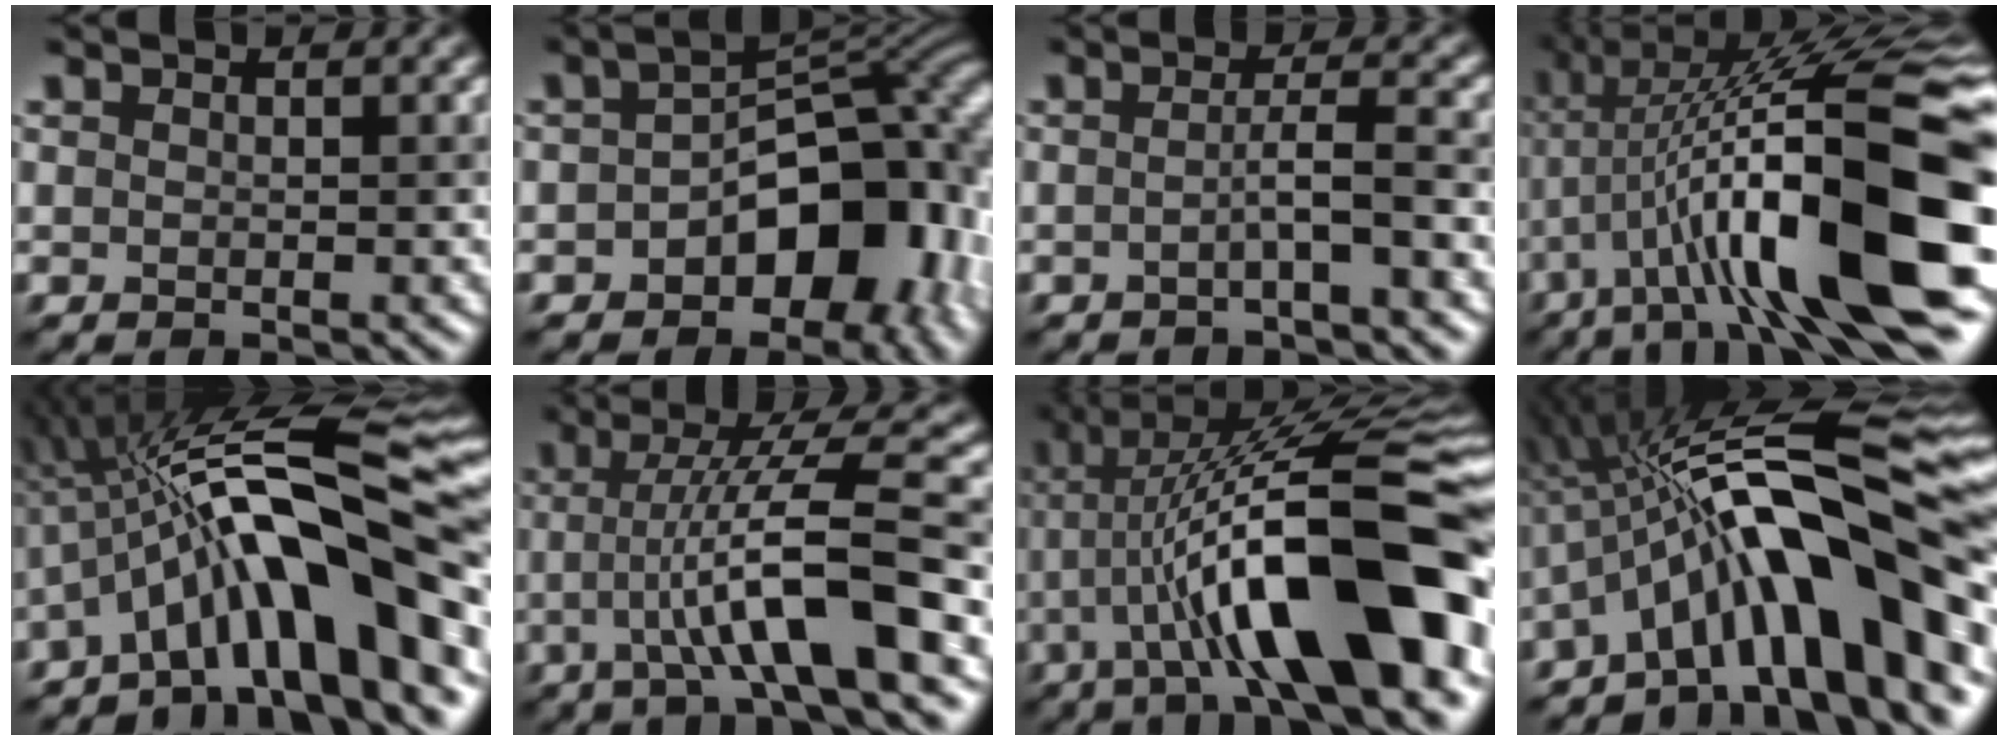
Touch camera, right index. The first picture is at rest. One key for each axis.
{"total": 12.1, "fx": -3.2, "fy": 7.6, "fz": 8.9, "tx": -0.086, "ty": -0.003, "tz": -0.046}
{"total": 2.3, "fx": -0.8, "fy": 0.0, "fz": 2.2, "tx": -0.040, "ty": 0.001, "tz": -0.017}
{"total": 15.9, "fx": -2.6, "fy": 3.9, "fz": 15.2, "tx": -0.249, "ty": 0.027, "tz": -0.039}
{"total": 13.9, "fx": -3.3, "fy": 3.7, "fz": 13.0, "tx": -0.181, "ty": 0.027, "tz": -0.053}
{"total": 8.6, "fx": -1.8, "fy": 1.0, "fz": 8.3, "tx": -0.129, "ty": 0.011, "tz": -0.027}
{"total": 14.8, "fx": -3.2, "fy": 3.7, "fz": 13.9, "tx": -0.214, "ty": 0.021, "tz": -0.048}
{"total": 15.4, "fx": -3.4, "fy": 4.1, "fz": 14.5, "tx": -0.194, "ty": 0.032, "tz": -0.055}